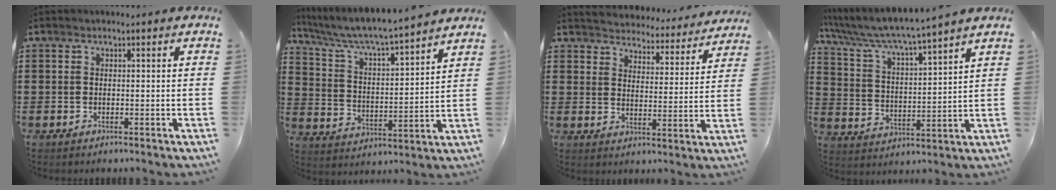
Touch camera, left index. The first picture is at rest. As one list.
[{"total": 5.5, "force": [5.0, -0.1, 2.2], "torque": [-0.068, -0.040, 0.078]}, {"total": 4.4, "force": [4.4, -0.1, -0.5], "torque": [-0.011, -0.047, 0.070]}, {"total": 5.7, "force": [5.2, -0.6, 2.1], "torque": [-0.067, -0.037, 0.082]}]